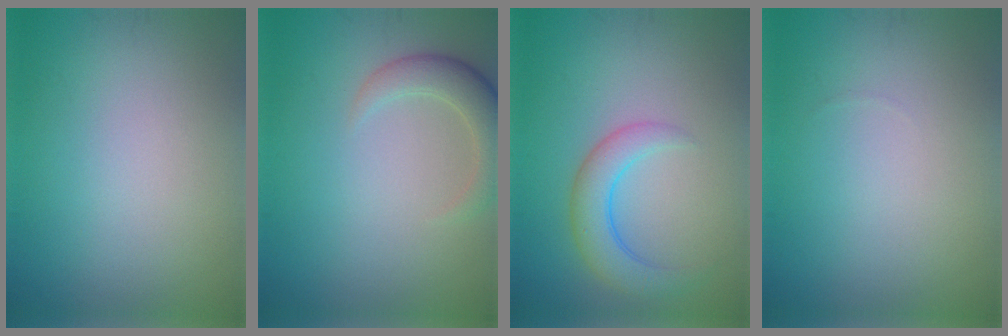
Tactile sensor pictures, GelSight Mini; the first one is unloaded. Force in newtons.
{"total": 3.2, "press": 3.2, "slide": 0.3}
{"total": 3.7, "press": 3.7, "slide": 0.3}
{"total": 0.0}